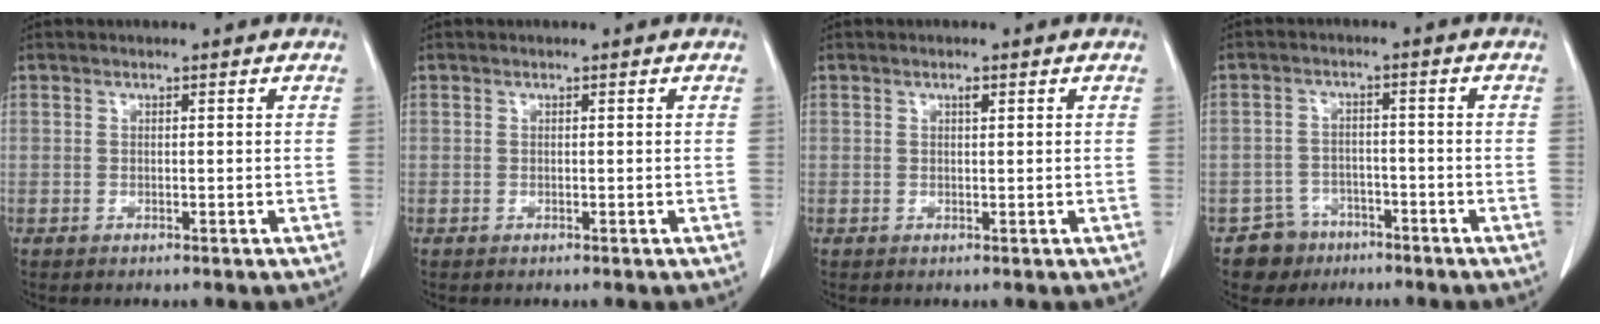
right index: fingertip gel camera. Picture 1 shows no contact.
{"total": 0.0}
{"total": 0.8, "force": [0.4, 0.2, 0.6], "torque": [-0.012, -0.001, 0.006]}
{"total": 4.9, "force": [-3.3, 3.7, -0.3], "torque": [0.012, 0.013, -0.051]}